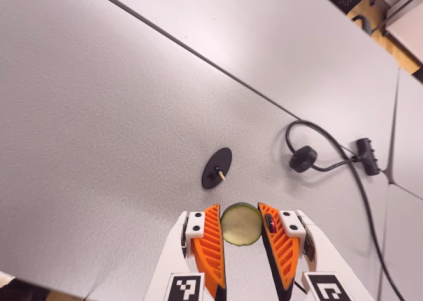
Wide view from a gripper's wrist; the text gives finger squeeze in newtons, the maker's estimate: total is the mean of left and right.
{"total": 10.3, "left": 10.7, "right": 9.9}